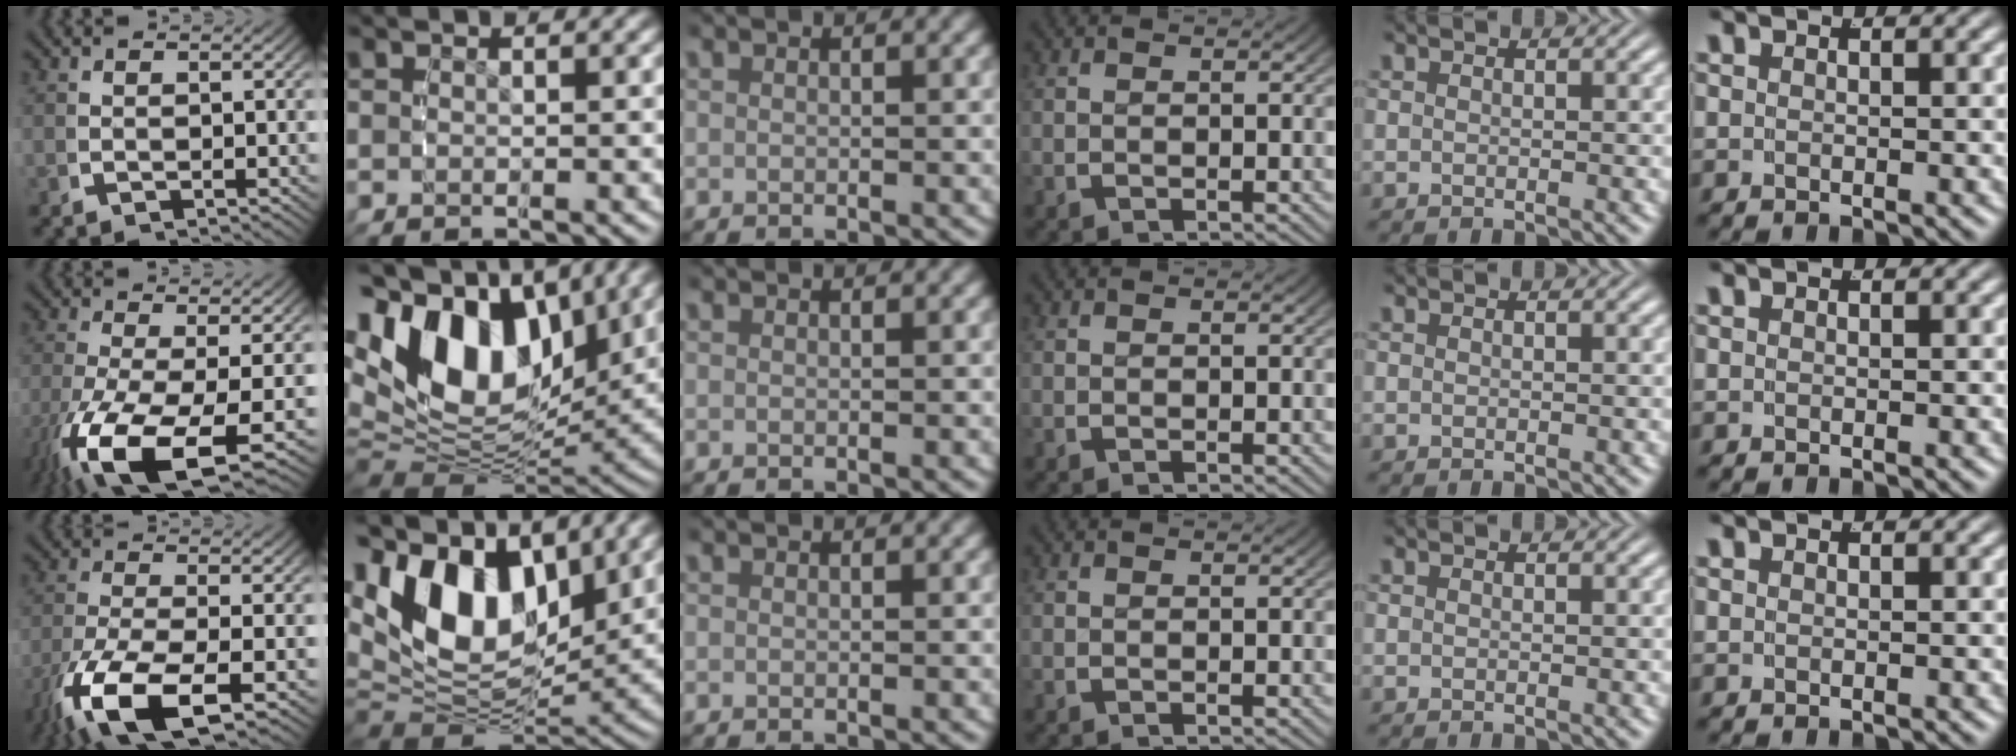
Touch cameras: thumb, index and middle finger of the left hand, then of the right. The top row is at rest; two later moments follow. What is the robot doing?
{"motion": "grasp_and_lifting", "object": "bowl"}